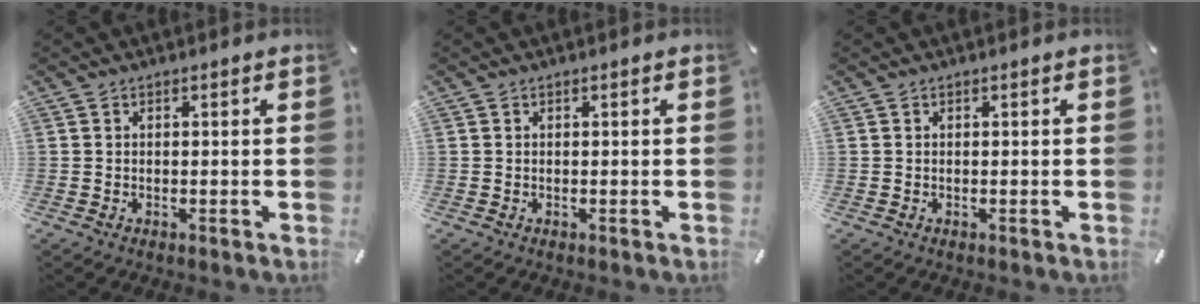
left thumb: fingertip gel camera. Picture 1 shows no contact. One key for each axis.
{"total": 0.0}
{"total": 0.0}